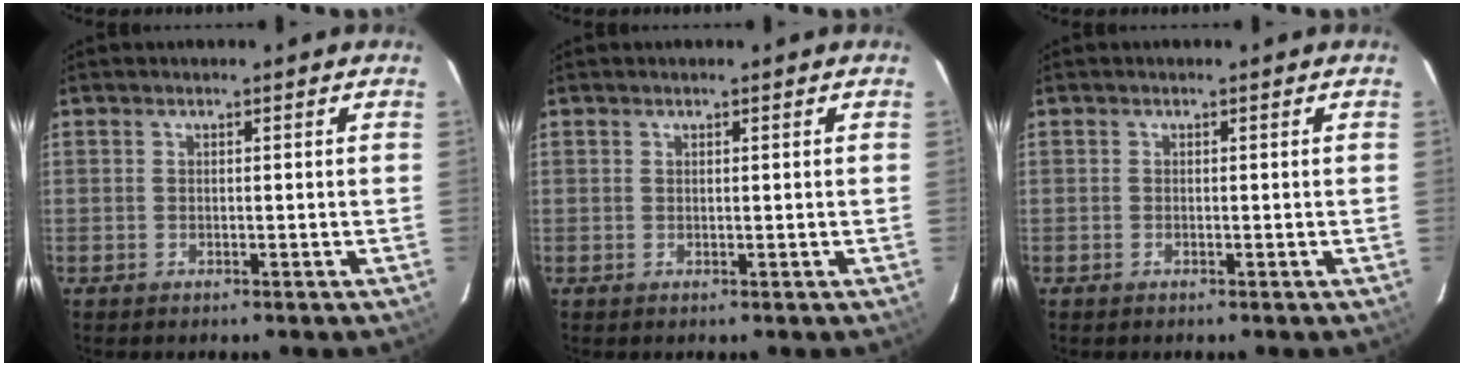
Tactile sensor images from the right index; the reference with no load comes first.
{"total": 0.0}
{"total": 0.0}